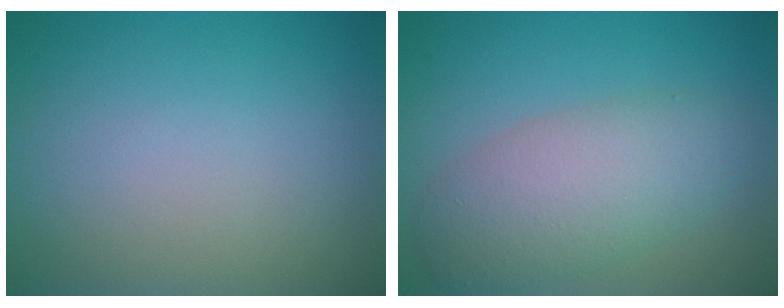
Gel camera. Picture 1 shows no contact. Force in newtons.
{"total": 5.8, "press": 5.8, "slide": 0.2}